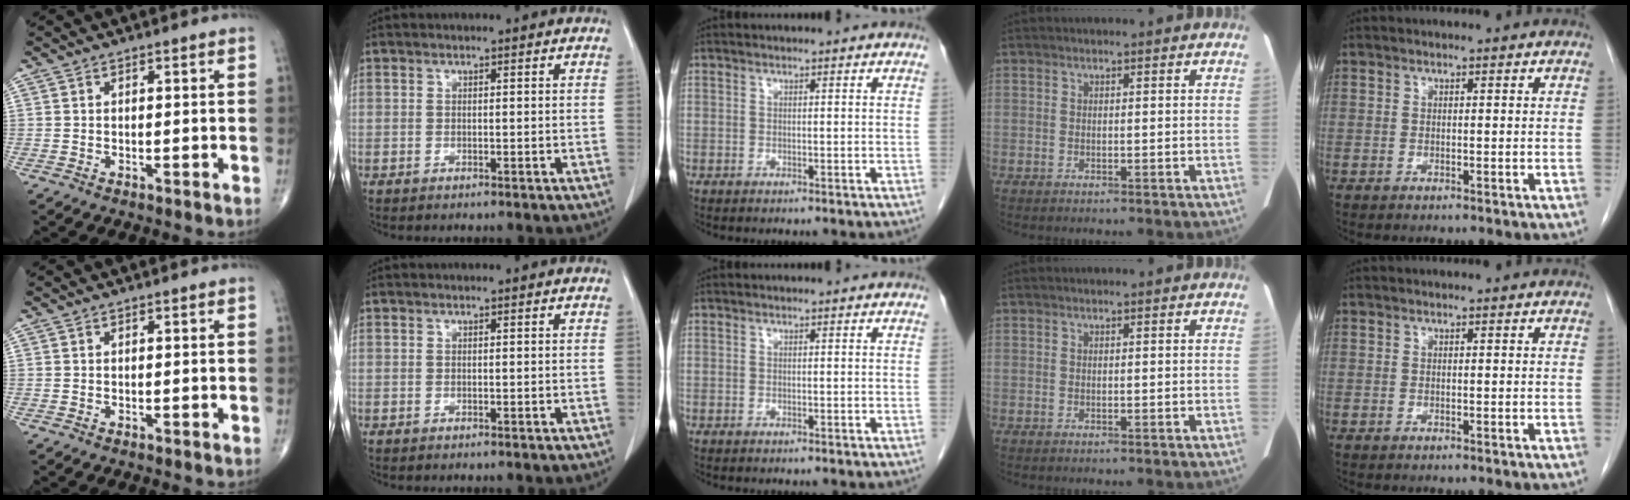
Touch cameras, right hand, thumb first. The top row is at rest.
{}